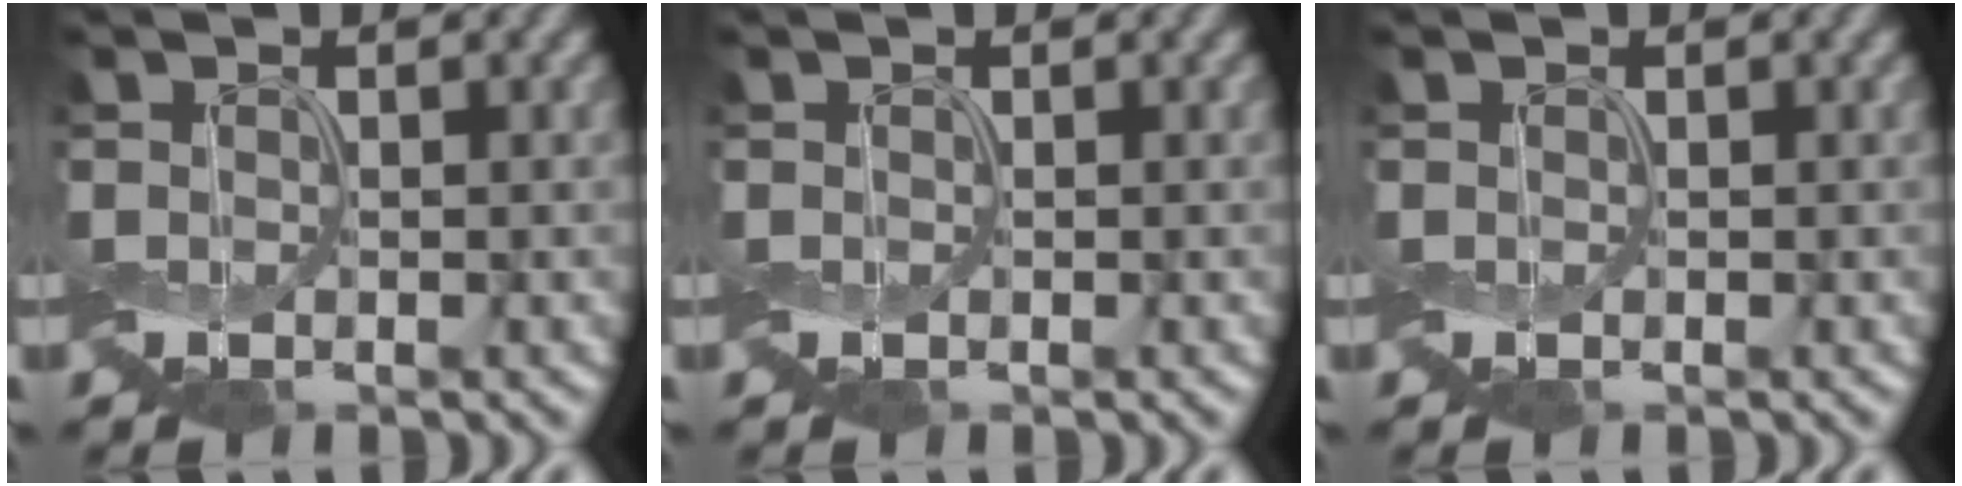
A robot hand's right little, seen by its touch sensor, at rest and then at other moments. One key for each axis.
{"total": 0.0}
{"total": 0.0}